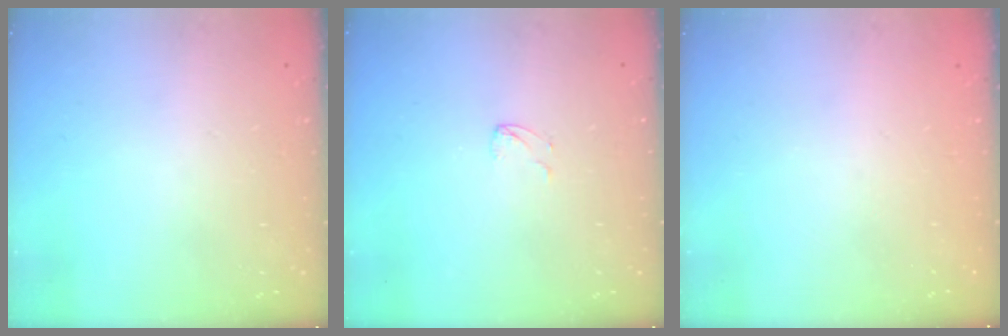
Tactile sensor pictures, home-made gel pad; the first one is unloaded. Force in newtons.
{"total": 2.9, "press": 2.9, "slide": 0.2}
{"total": 0.0}